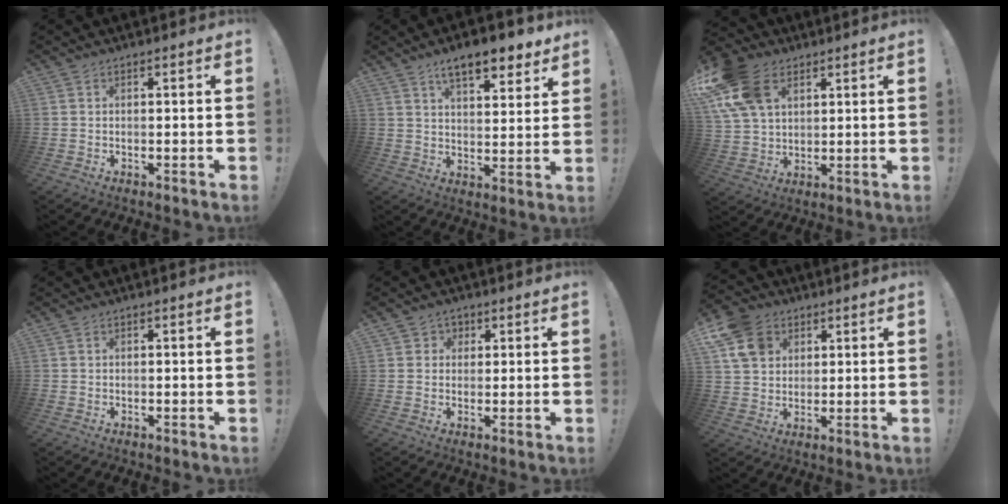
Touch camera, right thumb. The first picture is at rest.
{"total": 10.7, "force": [7.6, 3.7, 6.6], "torque": [-0.095, -0.044, 0.130]}
{"total": 17.4, "force": [8.0, 12.0, 9.8], "torque": [-0.197, -0.027, 0.154]}
{"total": 0.0}
{"total": 3.0, "force": [0.8, 2.9, 0.6], "torque": [-0.002, -0.003, 0.013]}
{"total": 12.3, "force": [5.2, 9.7, 5.6], "torque": [-0.101, -0.019, 0.106]}